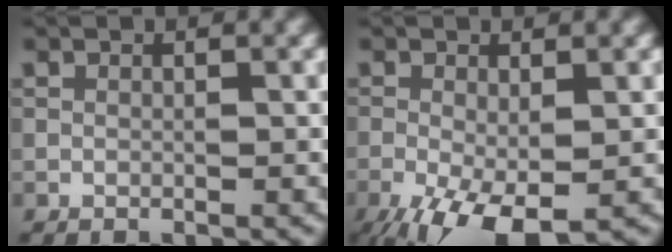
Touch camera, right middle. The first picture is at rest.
{"total": 6.9, "force": [-3.0, 2.8, 5.6], "torque": [-0.118, -0.018, -0.047]}